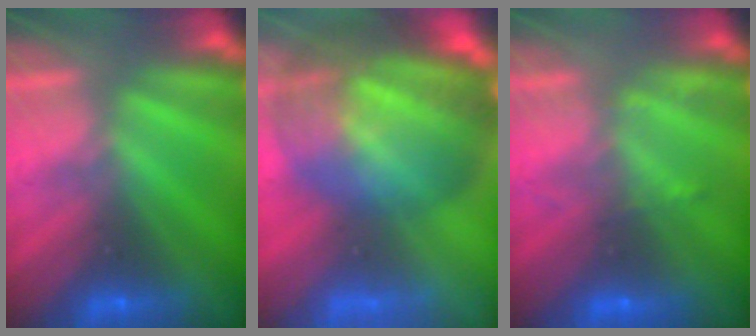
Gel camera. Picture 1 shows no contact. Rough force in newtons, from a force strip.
{"total": 7.4}
{"total": 2.3}